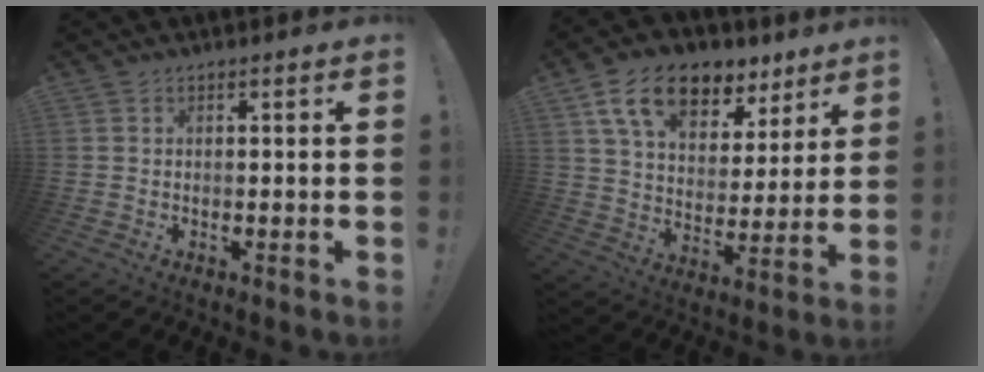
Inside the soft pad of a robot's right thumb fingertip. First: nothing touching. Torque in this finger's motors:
{"motor_torque": [0.68, 2.12, 0.46, -0.04, 0.11]}